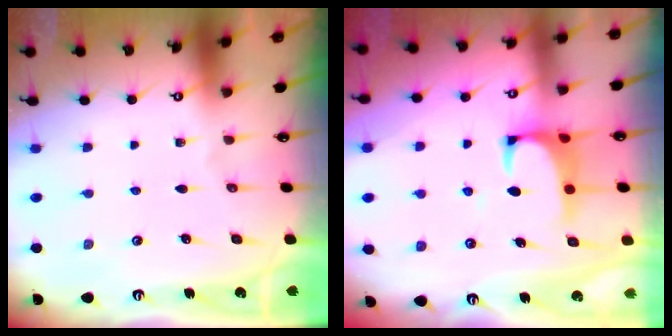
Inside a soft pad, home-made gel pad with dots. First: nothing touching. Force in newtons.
{"total": 1.6, "press": 1.3, "slide": 0.8}